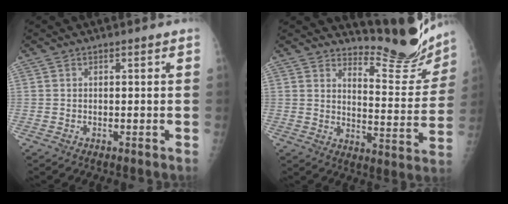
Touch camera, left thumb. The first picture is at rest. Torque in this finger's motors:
{"motor_torque": [-0.05, 0.06, -0.44, -0.41, 0.02]}